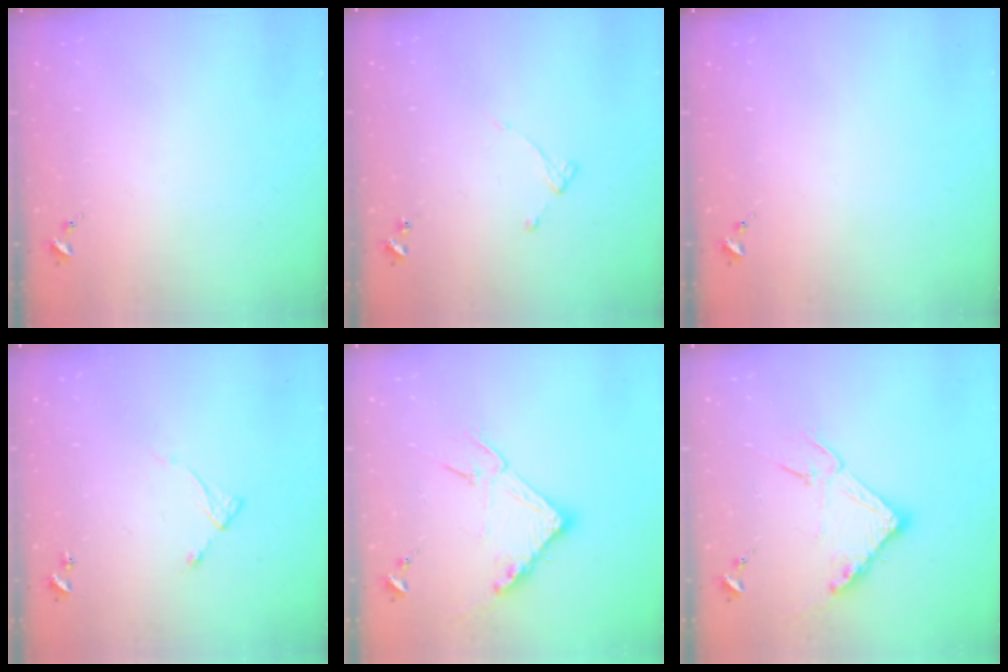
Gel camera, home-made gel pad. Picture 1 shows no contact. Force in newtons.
{"total": 3.6, "press": 3.6, "slide": 0.5}
{"total": 0.0}
{"total": 5.4, "press": 5.4, "slide": 0.4}
{"total": 14.8, "press": 14.8, "slide": 0.4}
{"total": 14.8, "press": 14.8, "slide": 0.4}